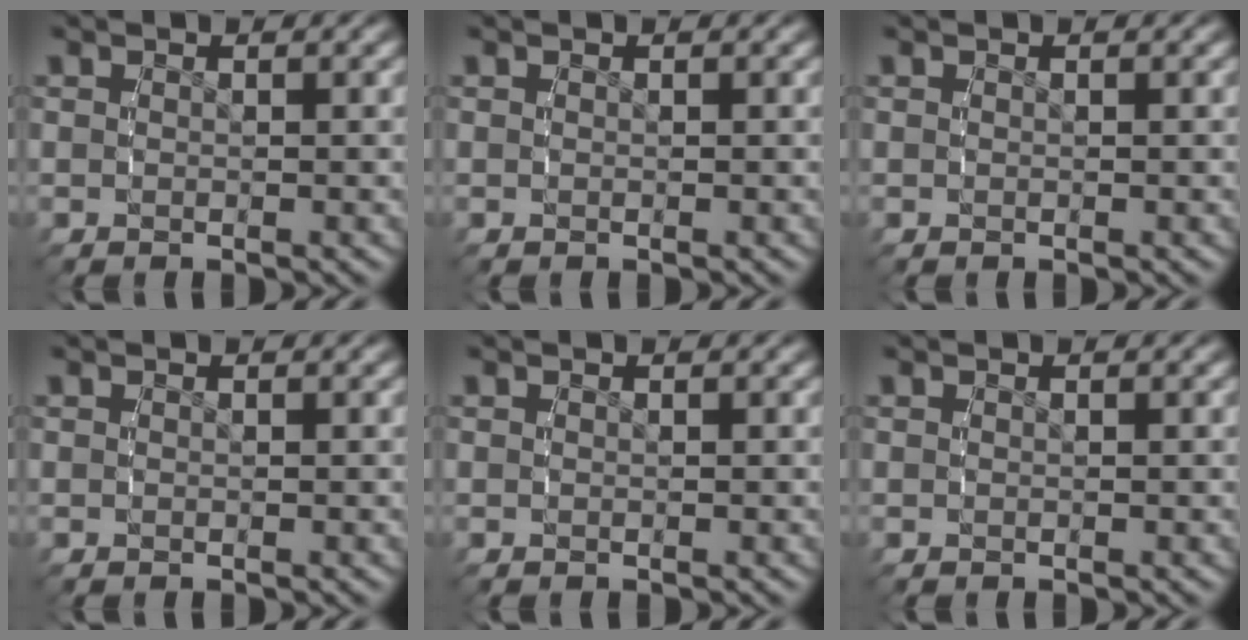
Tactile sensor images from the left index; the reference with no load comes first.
{"total": 0.0}
{"total": 0.0}
{"total": 0.0}
{"total": 0.0}
{"total": 0.0}